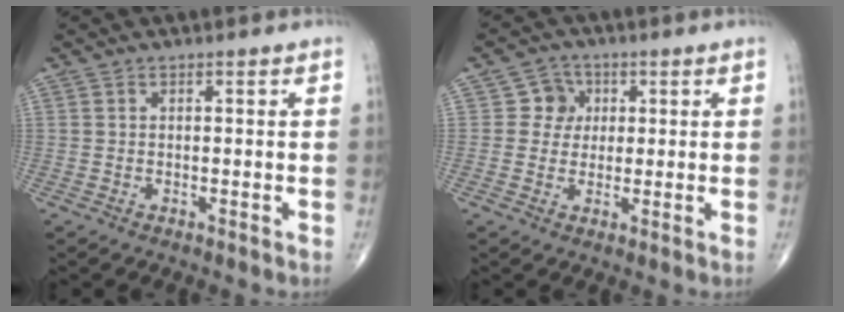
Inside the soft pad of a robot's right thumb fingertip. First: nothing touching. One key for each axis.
{"total": 4.4, "fx": 0.9, "fy": 4.2, "fz": 1.0, "tx": 0.014, "ty": 0.006, "tz": 0.005}